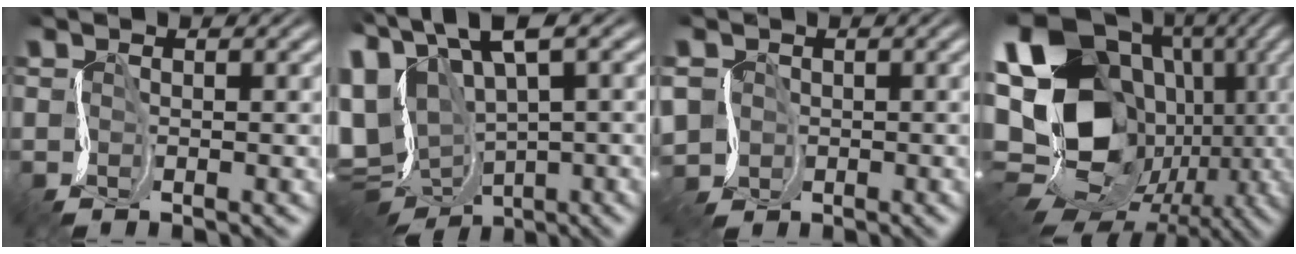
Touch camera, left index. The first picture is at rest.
{"total": 13.0, "force": [2.9, 7.4, 10.3], "torque": [-0.221, -0.005, 0.090]}
{"total": 6.2, "force": [-1.6, 5.9, 1.0], "torque": [-0.048, -0.010, -0.049]}
{"total": 23.9, "force": [-0.5, 20.6, 12.0], "torque": [-0.233, 0.006, -0.054]}